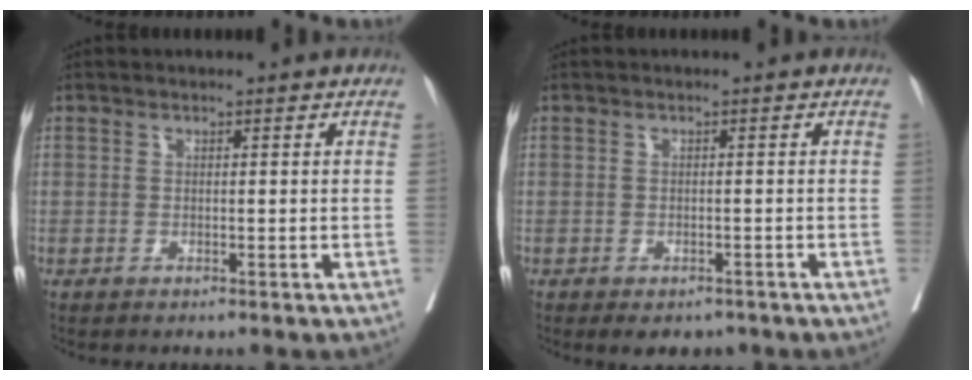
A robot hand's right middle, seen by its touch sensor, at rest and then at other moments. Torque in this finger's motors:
{"motor_torque": [0.44, -0.27, 0.21, 0.01]}